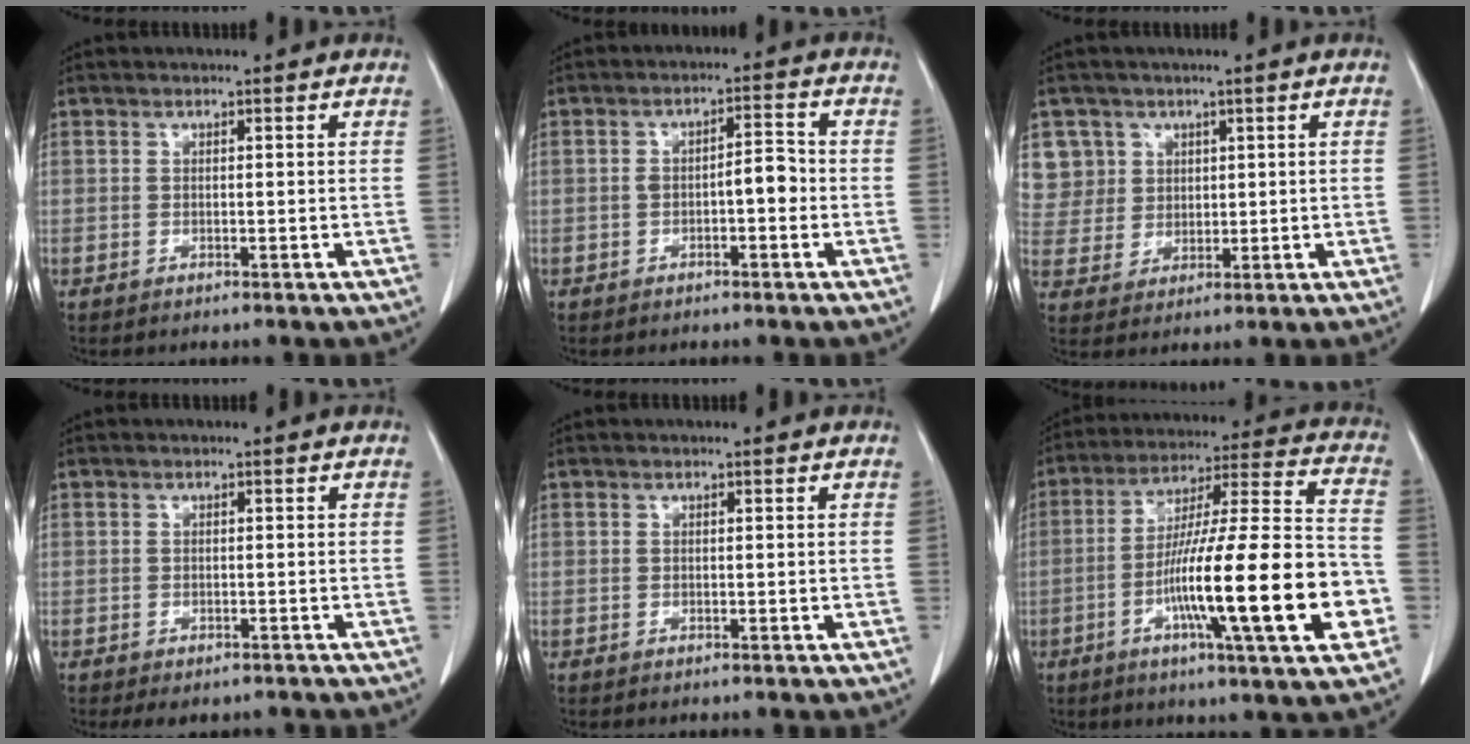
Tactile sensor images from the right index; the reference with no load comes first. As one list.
[{"total": 4.0, "force": [-0.9, 1.3, 3.7], "torque": [-0.057, 0.022, -0.010]}, {"total": 7.4, "force": [3.5, 6.5, -0.2], "torque": [0.010, 0.016, 0.081]}, {"total": 3.3, "force": [-2.5, 1.9, 0.8], "torque": [-0.001, 0.002, -0.032]}, {"total": 0.0}, {"total": 22.8, "force": [-6.7, 1.1, 21.8], "torque": [-0.332, -0.007, -0.107]}]